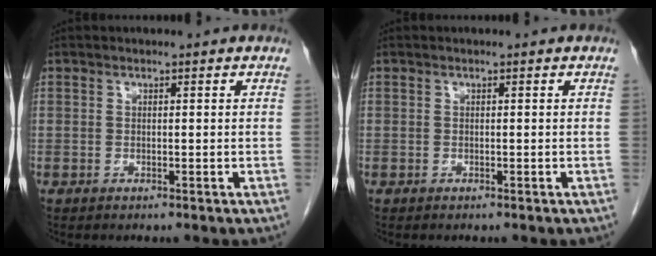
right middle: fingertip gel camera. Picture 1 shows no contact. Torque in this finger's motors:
{"motor_torque": [-0.08, -0.16, -0.02, -0.01]}